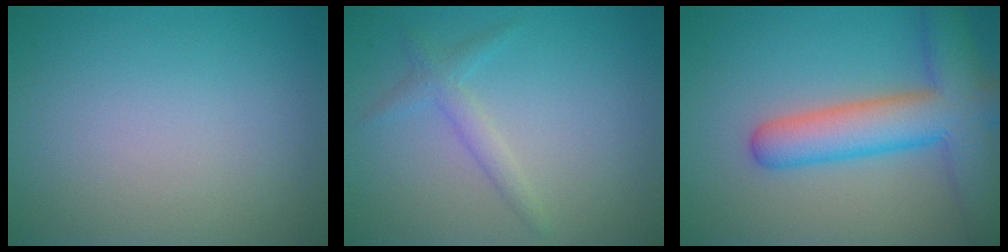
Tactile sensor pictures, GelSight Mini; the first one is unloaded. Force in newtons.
{"total": 1.8, "press": 1.8, "slide": 0.0}
{"total": 8.2, "press": 8.2, "slide": 0.3}